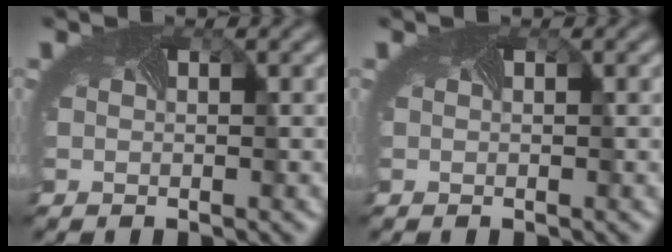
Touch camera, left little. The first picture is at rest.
{"total": 0.0}